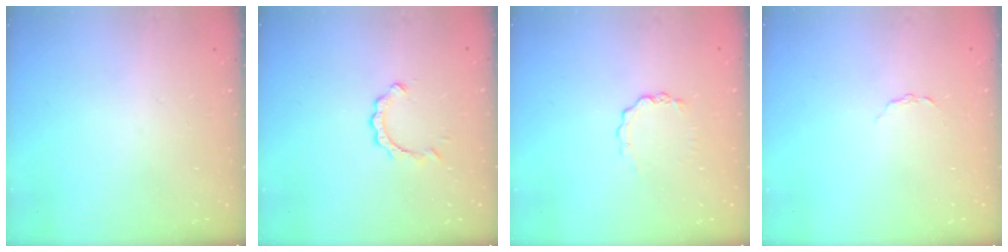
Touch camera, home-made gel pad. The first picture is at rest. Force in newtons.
{"total": 2.8, "press": 2.8, "slide": 0.3}
{"total": 3.2, "press": 3.2, "slide": 0.3}
{"total": 2.0, "press": 2.0, "slide": 0.3}